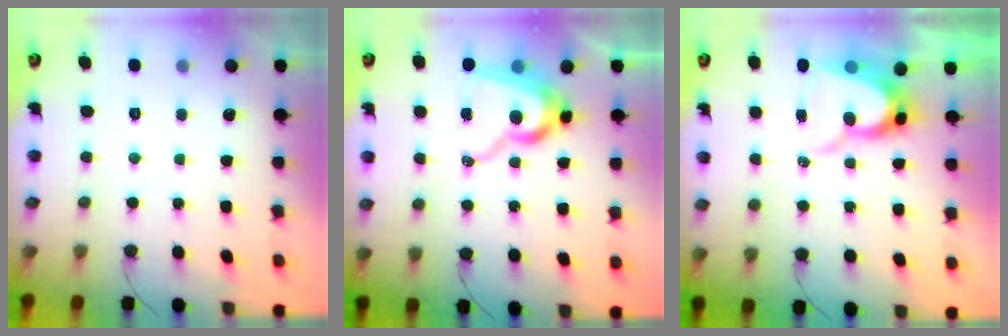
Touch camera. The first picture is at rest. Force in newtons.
{"total": 14.6, "press": 14.5, "slide": 1.7}
{"total": 11.1, "press": 11.0, "slide": 1.0}